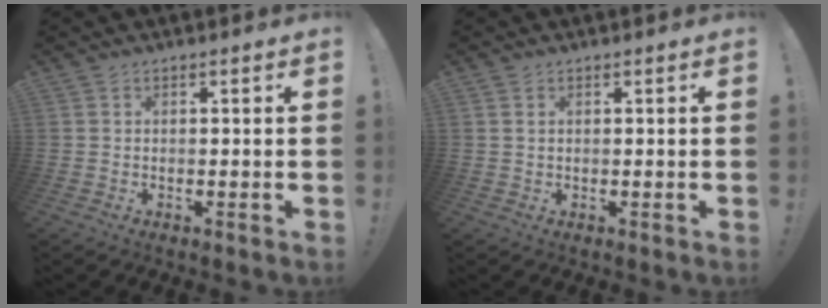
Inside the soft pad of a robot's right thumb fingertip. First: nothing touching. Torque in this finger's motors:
{"motor_torque": [0.13, 0.02, -0.30, 0.06, 0.01]}